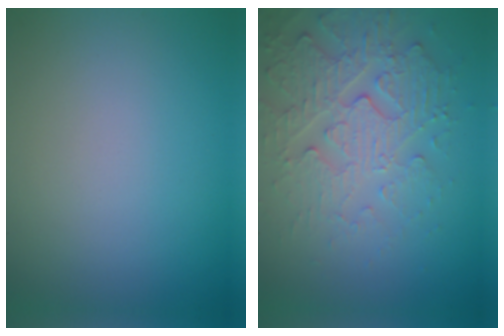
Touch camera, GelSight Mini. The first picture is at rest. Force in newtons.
{"total": 4.4, "press": 4.4, "slide": 0.5}